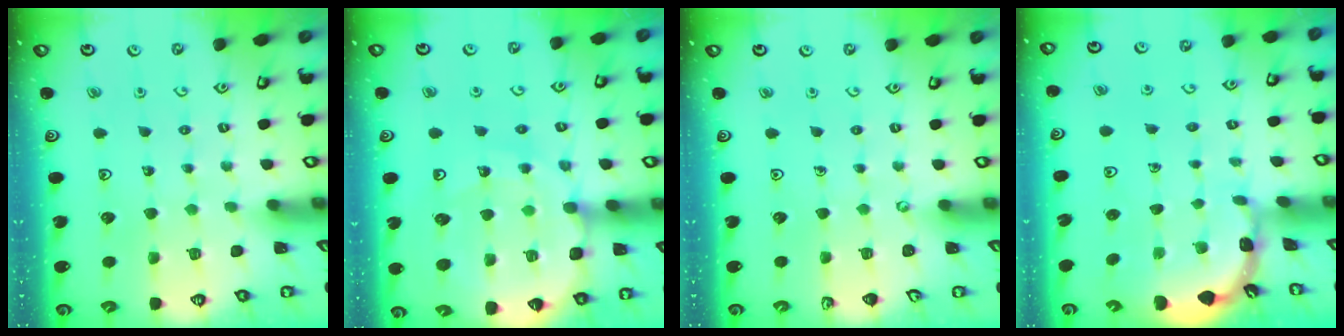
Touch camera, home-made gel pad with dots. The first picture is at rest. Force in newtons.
{"total": 16.0, "press": 15.7, "slide": 3.3}
{"total": 0.0}
{"total": 1.6, "press": 1.6, "slide": 0.1}